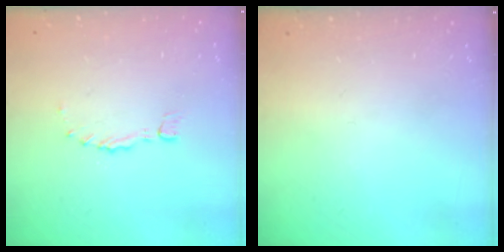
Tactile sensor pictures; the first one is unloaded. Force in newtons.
{"total": 0.0}